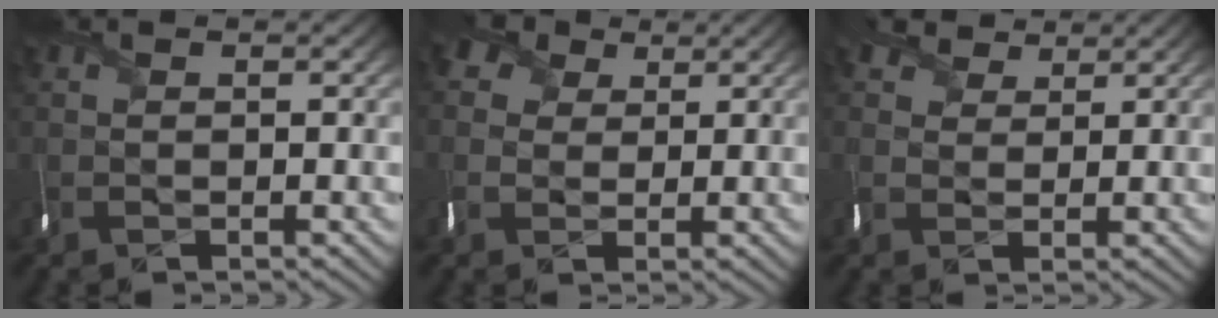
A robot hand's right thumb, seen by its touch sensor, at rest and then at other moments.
{"total": 3.1, "force": [1.7, 2.6, 0.1], "torque": [-0.018, 0.009, 0.023]}
{"total": 2.4, "force": [1.9, 1.1, -0.9], "torque": [0.008, 0.004, 0.030]}